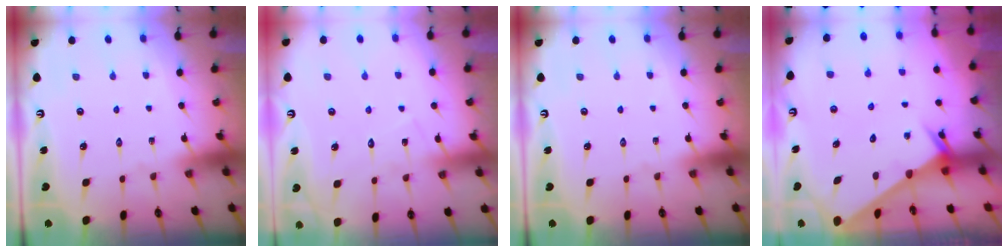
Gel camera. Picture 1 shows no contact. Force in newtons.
{"total": 6.8, "press": 6.8, "slide": 0.4}
{"total": 0.0}
{"total": 2.3, "press": 2.3, "slide": 0.1}